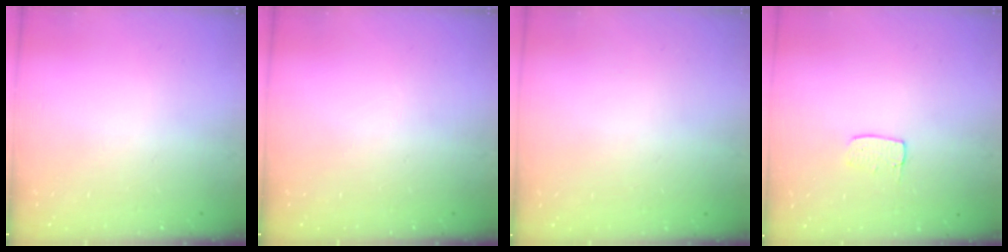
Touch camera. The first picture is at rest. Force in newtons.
{"total": 0.0}
{"total": 0.0}
{"total": 6.0, "press": 6.0, "slide": 0.3}